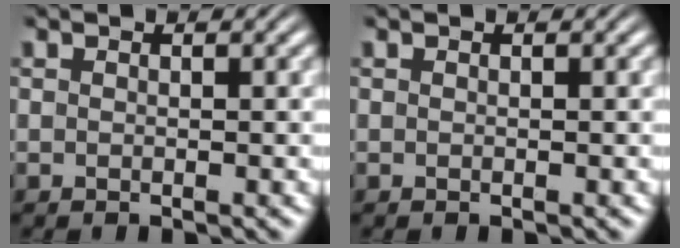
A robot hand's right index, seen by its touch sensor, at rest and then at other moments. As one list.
[{"total": 0.0}]